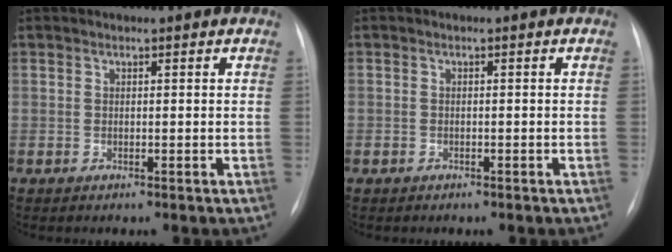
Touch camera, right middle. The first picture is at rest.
{"total": 0.6, "force": [-0.4, 0.4, 0.1], "torque": [-0.011, 0.002, -0.006]}